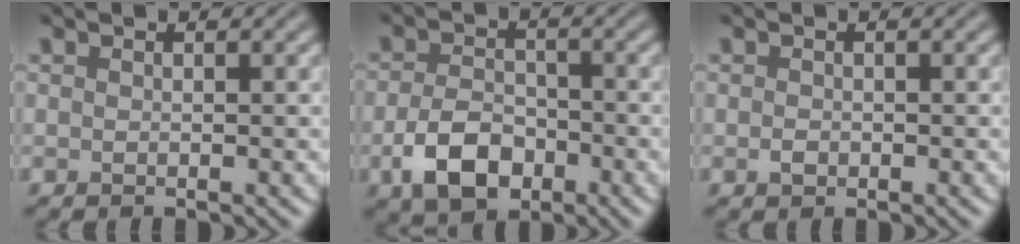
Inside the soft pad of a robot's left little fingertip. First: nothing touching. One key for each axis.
{"total": 5.2, "fx": -2.4, "fy": 3.3, "fz": 3.2, "tx": -0.063, "ty": -0.005, "tz": -0.048}
{"total": 1.0, "fx": -0.4, "fy": 0.8, "fz": 0.5, "tx": -0.011, "ty": -0.003, "tz": -0.010}